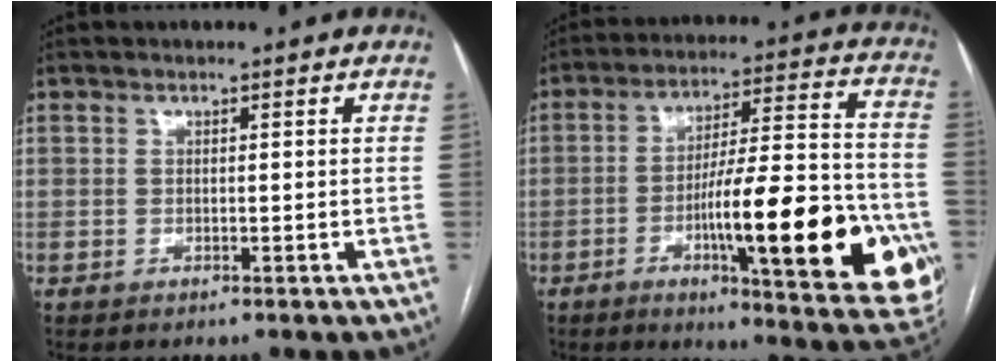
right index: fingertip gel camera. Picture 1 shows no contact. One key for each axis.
{"total": 25.5, "fx": -7.6, "fy": 3.6, "fz": 24.1, "tx": -0.287, "ty": 0.001, "tz": -0.095}